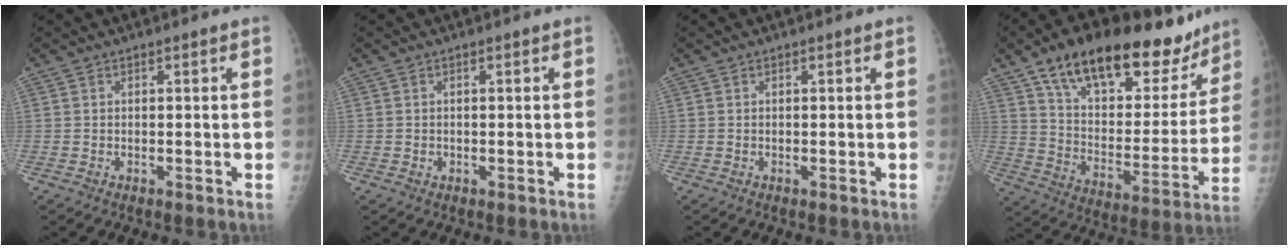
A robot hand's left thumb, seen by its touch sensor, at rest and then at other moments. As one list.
[{"total": 0.7, "force": [-0.1, 0.6, 0.2], "torque": [-0.001, 0.001, 0.000]}, {"total": 0.0}, {"total": 28.0, "force": [19.2, 12.3, 16.2], "torque": [-0.206, -0.049, 0.302]}]